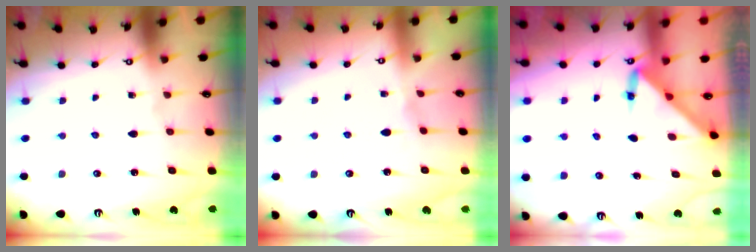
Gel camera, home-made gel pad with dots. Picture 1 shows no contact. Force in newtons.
{"total": 2.8, "press": 2.8, "slide": 0.5}
{"total": 3.0, "press": 3.0, "slide": 0.3}